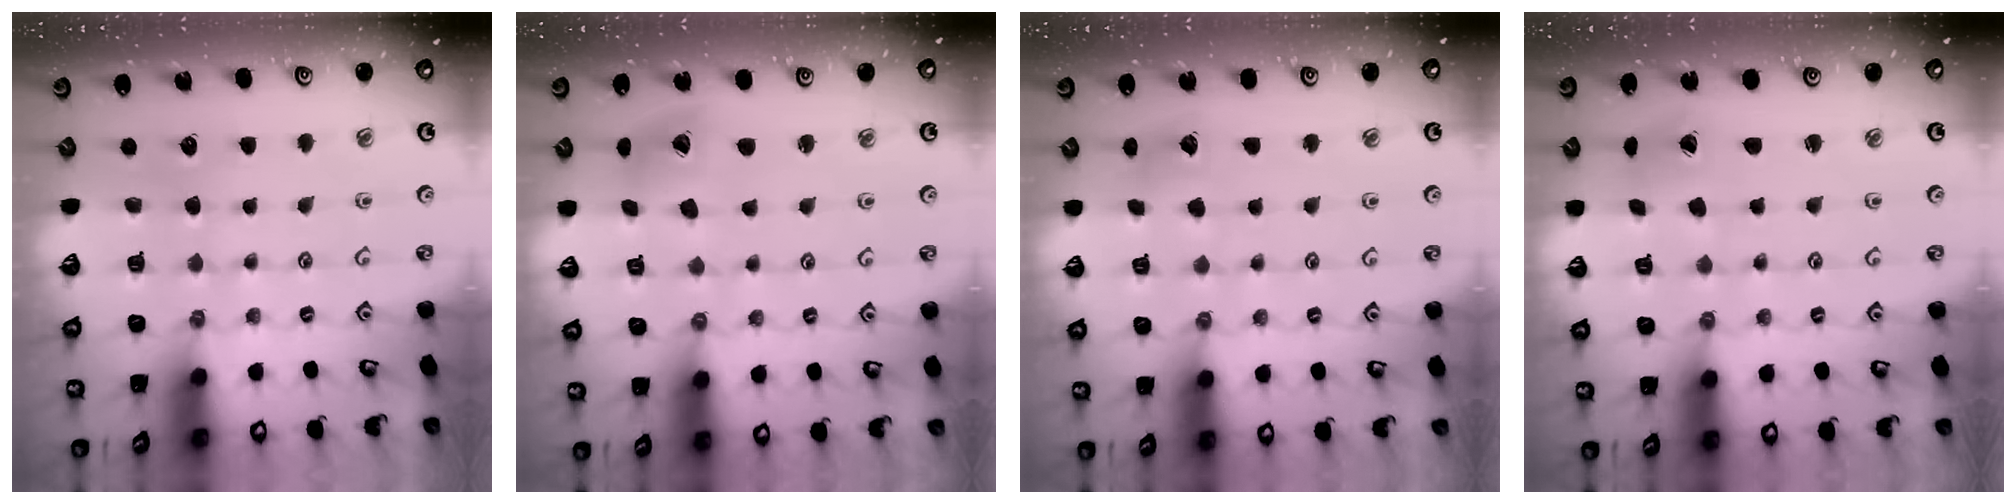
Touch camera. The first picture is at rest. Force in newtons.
{"total": 9.8, "press": 9.8, "slide": 1.3}
{"total": 2.9, "press": 2.9, "slide": 0.3}
{"total": 1.4, "press": 1.4, "slide": 0.2}